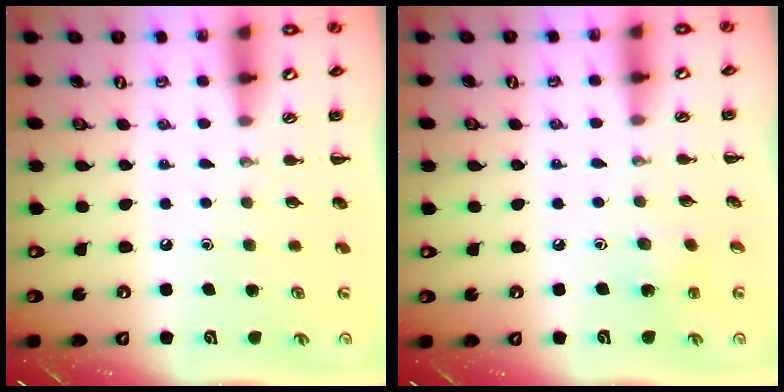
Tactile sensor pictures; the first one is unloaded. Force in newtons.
{"total": 3.9, "press": 3.7, "slide": 1.2}